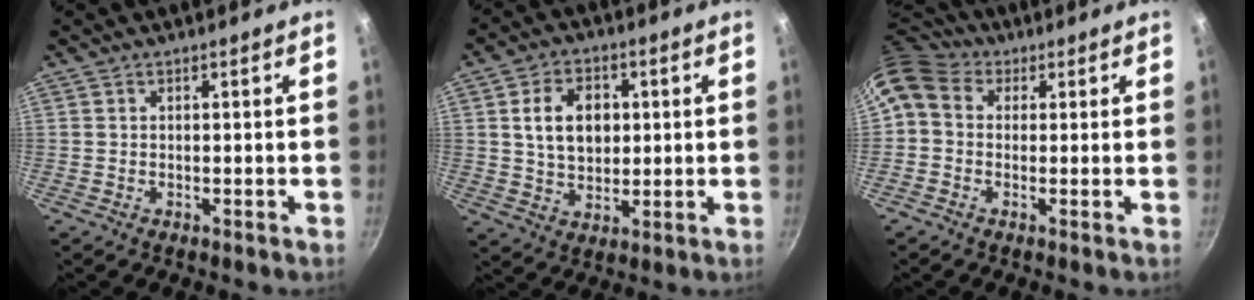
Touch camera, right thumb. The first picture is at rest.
{"total": 10.0, "force": [1.8, 7.2, 6.7], "torque": [-0.089, 0.000, 0.032]}
{"total": 8.3, "force": [1.6, 6.7, 4.6], "torque": [-0.082, 0.020, 0.010]}